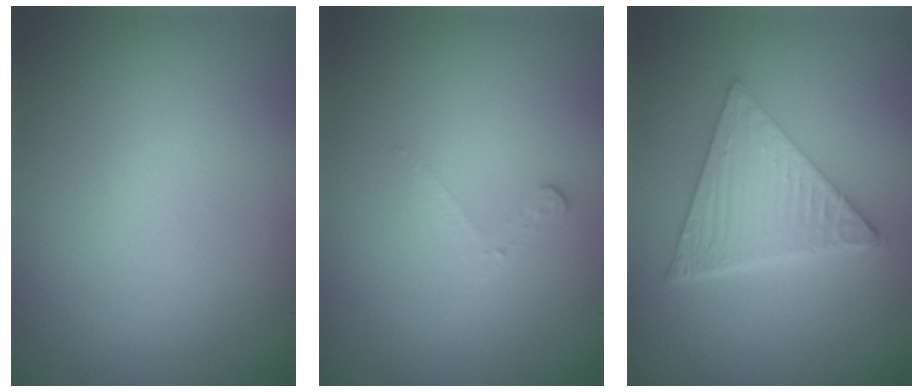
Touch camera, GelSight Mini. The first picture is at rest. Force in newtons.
{"total": 1.2, "press": 1.1, "slide": 0.3}
{"total": 6.2, "press": 4.4, "slide": 4.4}